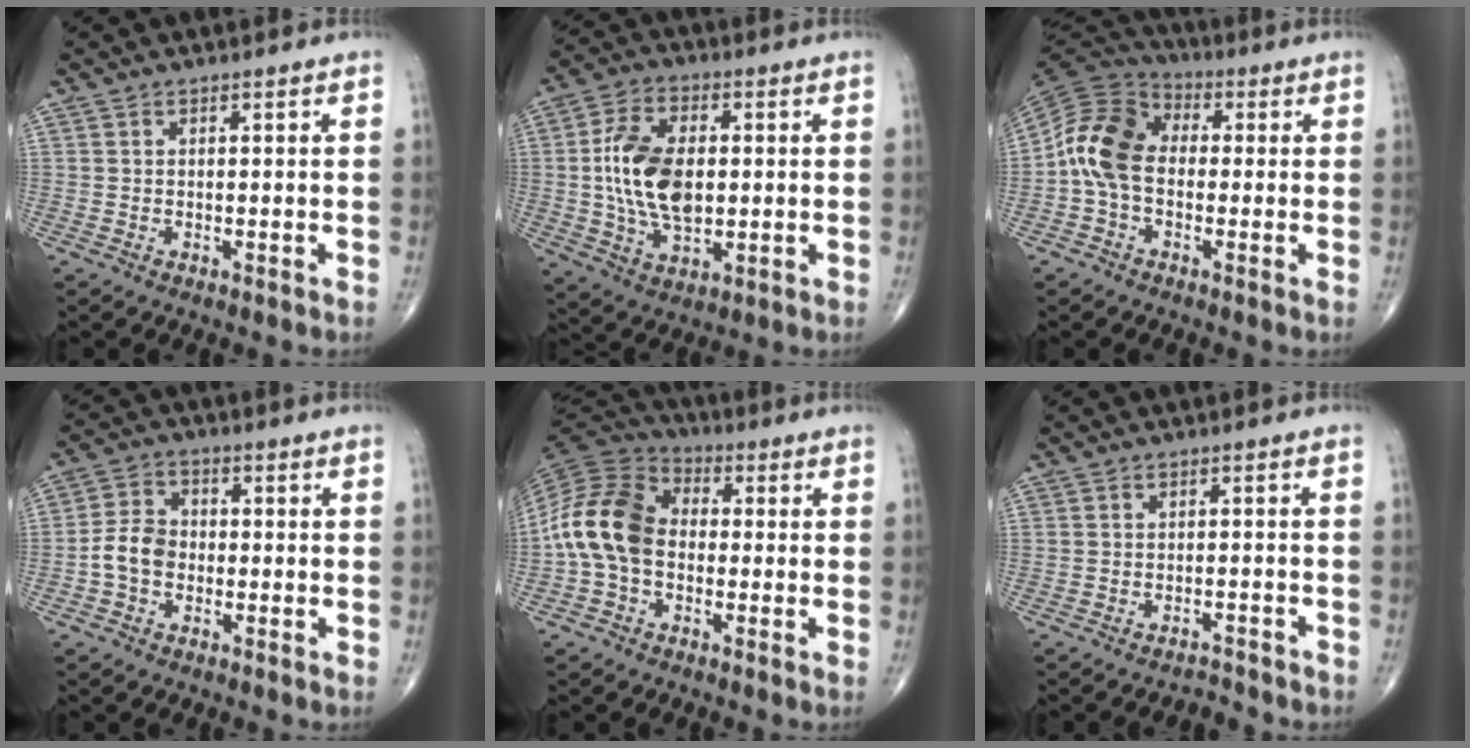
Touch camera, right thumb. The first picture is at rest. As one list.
[{"total": 14.6, "force": [0.5, 8.6, 11.7], "torque": [-0.210, 0.004, 0.011]}, {"total": 11.7, "force": [-0.8, 8.2, 8.3], "torque": [-0.151, 0.028, -0.032]}, {"total": 6.2, "force": [-1.6, 4.7, 3.7], "torque": [-0.060, 0.022, -0.042]}, {"total": 13.0, "force": [-1.7, 9.4, 8.9], "torque": [-0.171, 0.035, -0.046]}, {"total": 2.9, "force": [-2.9, 0.5, -0.1], "torque": [-0.007, 0.017, -0.041]}]